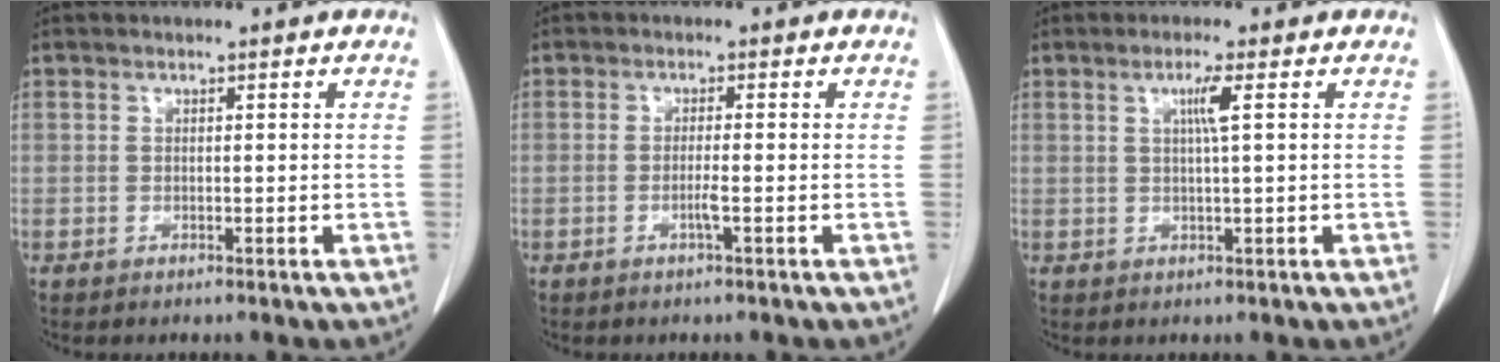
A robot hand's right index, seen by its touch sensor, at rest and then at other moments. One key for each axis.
{"total": 1.7, "fx": -0.6, "fy": -0.2, "fz": 1.6, "tx": -0.034, "ty": -0.003, "tz": -0.013}
{"total": 2.8, "fx": 0.8, "fy": -0.5, "fz": 2.6, "tx": -0.051, "ty": 0.000, "tz": 0.015}